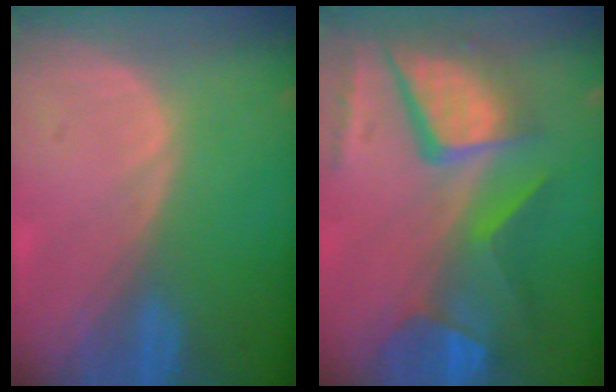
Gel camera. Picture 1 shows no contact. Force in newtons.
{"total": 12.1, "press": 9.9, "slide": 7.0}